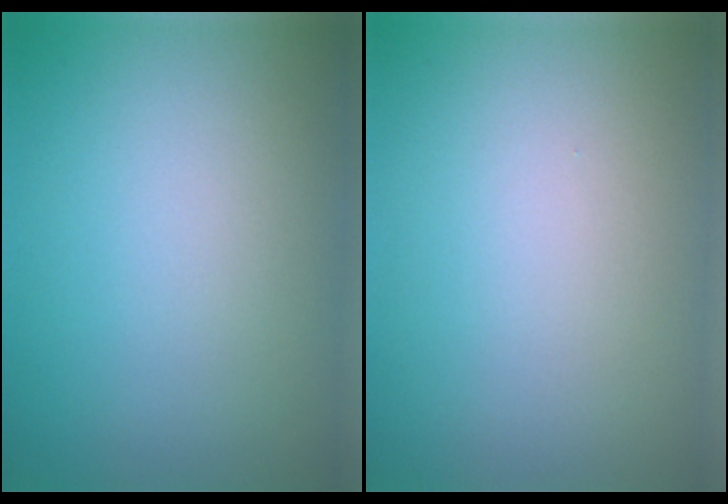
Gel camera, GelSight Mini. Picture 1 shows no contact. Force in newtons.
{"total": 0.0}